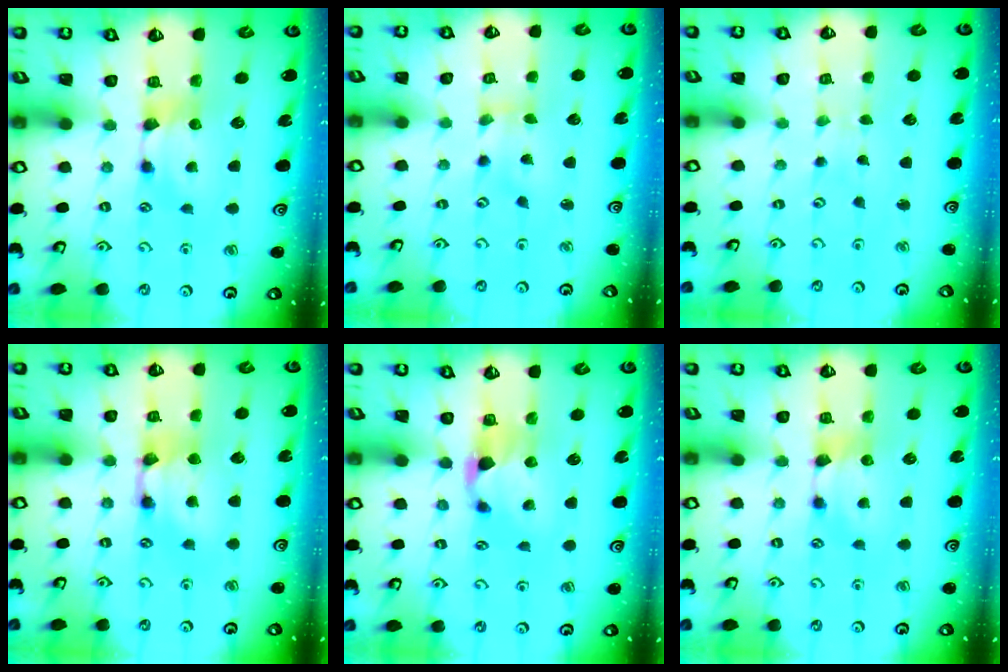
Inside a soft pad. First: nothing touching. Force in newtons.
{"total": 2.0, "press": 1.7, "slide": 1.1}
{"total": 4.8, "press": 4.8, "slide": 0.1}
{"total": 2.5, "press": 2.5, "slide": 0.2}
{"total": 1.4, "press": 0.6, "slide": 1.3}
{"total": 0.0}